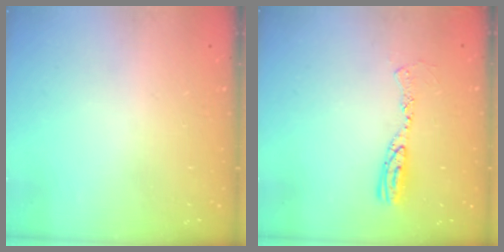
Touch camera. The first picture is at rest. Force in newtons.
{"total": 9.5, "press": 9.5, "slide": 0.9}